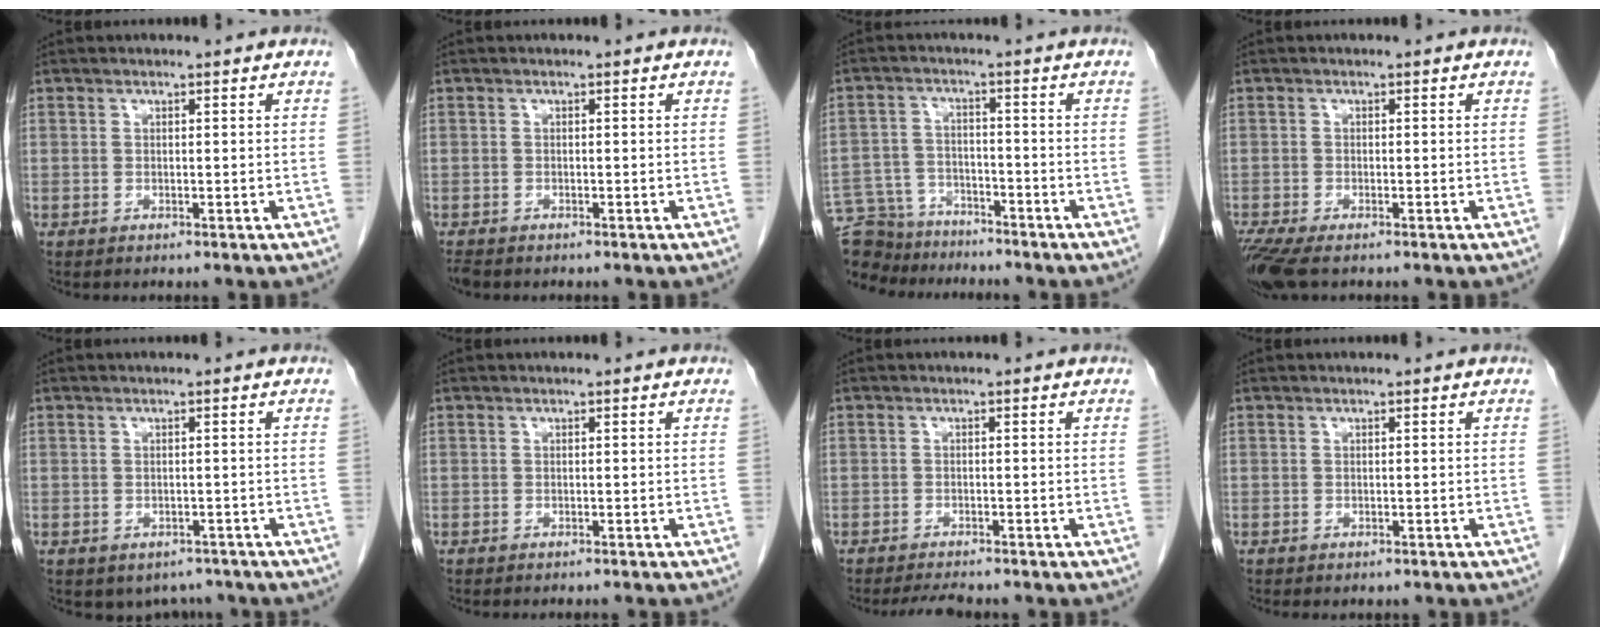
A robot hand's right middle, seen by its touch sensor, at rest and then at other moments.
{"total": 1.6, "force": [-1.4, 0.5, 0.6], "torque": [-0.018, -0.006, -0.023]}
{"total": 13.2, "force": [-11.9, 5.2, 2.4], "torque": [-0.064, 0.009, -0.182]}
{"total": 4.9, "force": [-3.7, 1.0, 3.0], "torque": [-0.061, -0.014, -0.067]}
{"total": 3.8, "force": [-2.9, 2.3, 0.6], "torque": [0.003, 0.007, -0.034]}
{"total": 2.0, "force": [-1.8, 0.0, 0.7], "torque": [-0.010, 0.000, -0.020]}
{"total": 3.0, "force": [-2.8, 0.3, 1.0], "torque": [-0.019, -0.010, -0.044]}
{"total": 1.0, "force": [-0.8, 0.4, 0.3], "torque": [-0.011, -0.001, -0.009]}